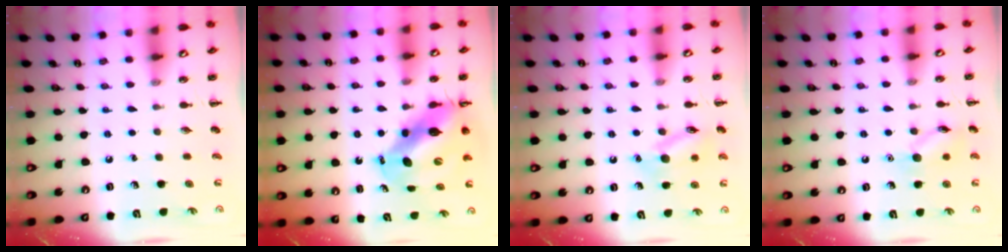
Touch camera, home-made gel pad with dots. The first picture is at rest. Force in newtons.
{"total": 10.6, "press": 10.1, "slide": 3.1}
{"total": 11.6, "press": 11.6, "slide": 0.7}
{"total": 9.5, "press": 9.4, "slide": 0.9}